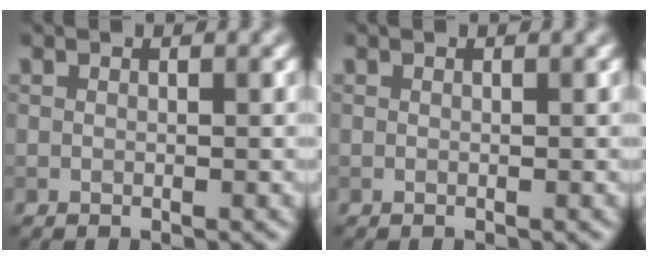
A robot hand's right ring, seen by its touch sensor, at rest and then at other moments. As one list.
[{"total": 0.0}]